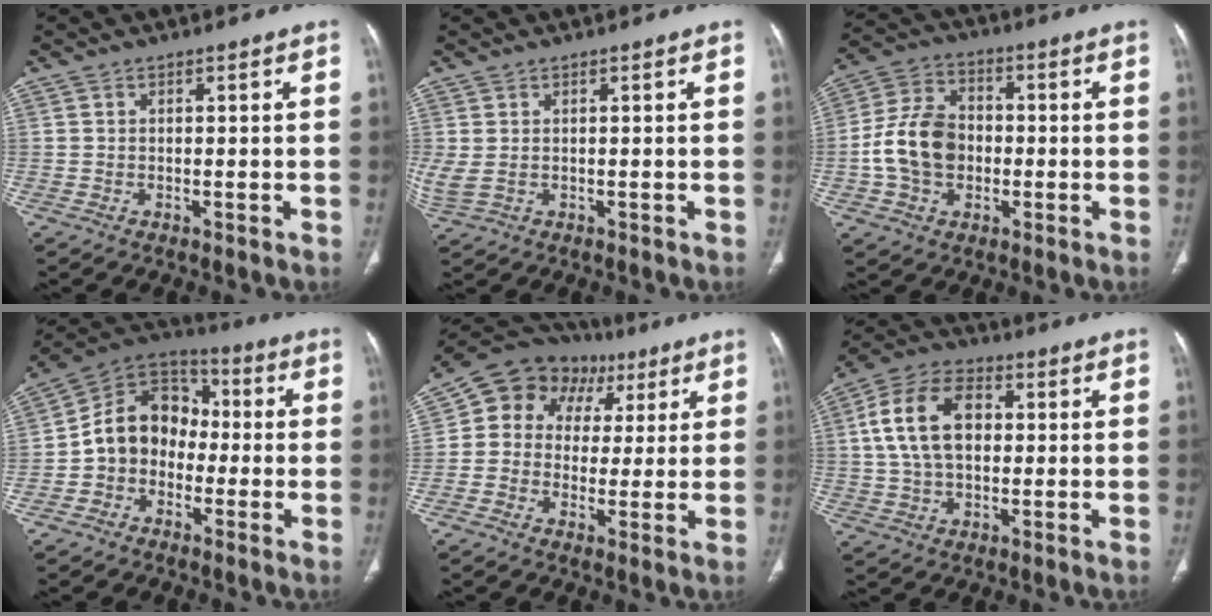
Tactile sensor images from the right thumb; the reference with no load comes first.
{"total": 3.4, "force": [0.2, 2.2, 2.7], "torque": [-0.083, 0.004, 0.013]}
{"total": 12.3, "force": [-1.5, 9.2, 8.1], "torque": [-0.136, 0.028, -0.030]}
{"total": 12.8, "force": [-1.8, 10.5, 7.1], "torque": [-0.088, 0.047, -0.045]}
{"total": 14.3, "force": [3.7, 12.1, 6.5], "torque": [-0.062, 0.032, 0.053]}
{"total": 13.7, "force": [2.0, 8.8, 10.4], "torque": [-0.188, 0.022, 0.031]}